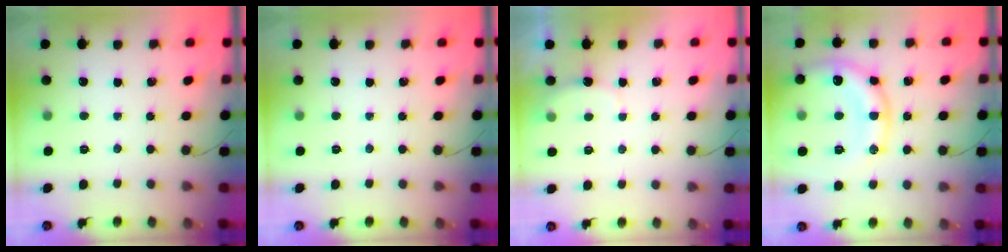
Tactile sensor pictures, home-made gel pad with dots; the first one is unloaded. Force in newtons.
{"total": 0.0}
{"total": 3.0, "press": 2.9, "slide": 0.8}
{"total": 14.8, "press": 14.7, "slide": 1.7}